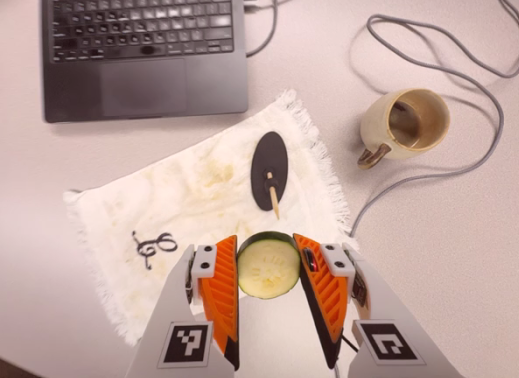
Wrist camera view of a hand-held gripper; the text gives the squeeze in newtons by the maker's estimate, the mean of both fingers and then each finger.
{"total": 9.2, "left": 9.2, "right": 9.2}